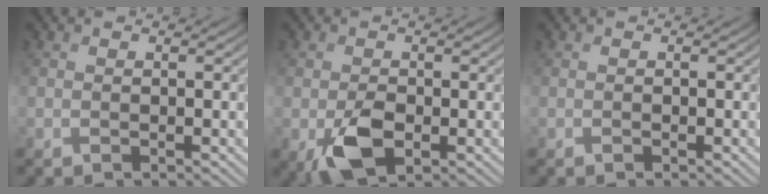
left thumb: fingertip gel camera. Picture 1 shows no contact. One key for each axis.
{"total": 5.3, "fx": -1.9, "fy": 3.1, "fz": 3.9, "tx": -0.084, "ty": -0.021, "tz": -0.032}
{"total": 0.0}